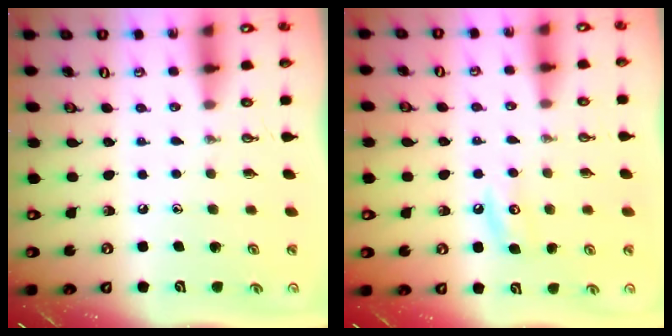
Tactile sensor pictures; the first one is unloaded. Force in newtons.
{"total": 5.3, "press": 5.3, "slide": 0.5}